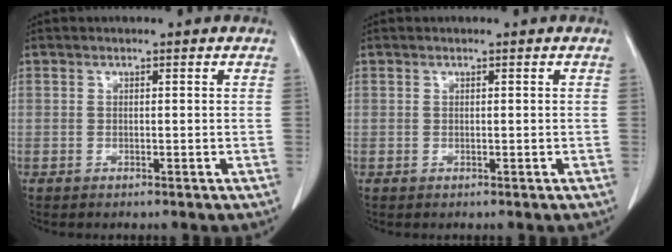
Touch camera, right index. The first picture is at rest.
{"total": 0.0}